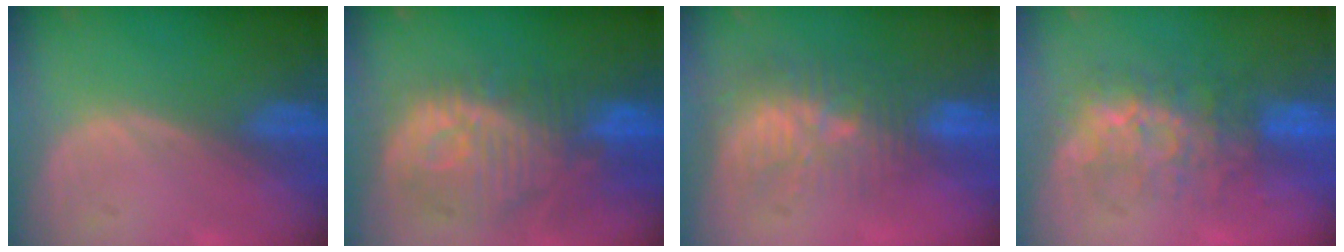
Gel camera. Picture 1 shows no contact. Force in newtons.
{"total": 12.2, "press": 10.9, "slide": 5.4}
{"total": 9.9, "press": 8.9, "slide": 4.3}
{"total": 8.0, "press": 7.8, "slide": 1.8}